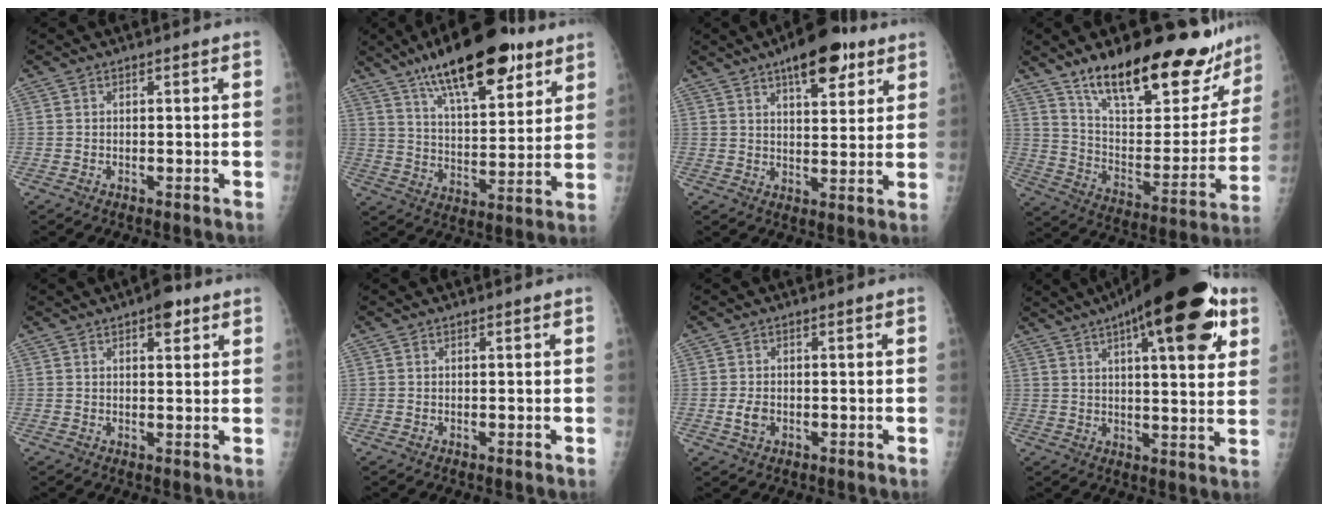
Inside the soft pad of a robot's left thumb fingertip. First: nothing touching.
{"total": 21.3, "force": [13.4, 7.6, 14.7], "torque": [-0.204, -0.048, 0.219]}
{"total": 12.2, "force": [7.2, 4.9, 8.5], "torque": [-0.093, -0.028, 0.103]}
{"total": 28.4, "force": [20.8, 10.0, 16.4], "torque": [-0.204, -0.091, 0.317]}
{"total": 4.2, "force": [2.4, 1.8, 2.9], "torque": [-0.027, -0.008, 0.029]}
{"total": 0.0}
{"total": 2.6, "force": [-0.6, 1.8, 1.8], "torque": [-0.032, 0.000, -0.009]}
{"total": 22.8, "force": [11.3, 6.9, 18.6], "torque": [-0.254, -0.010, 0.157]}